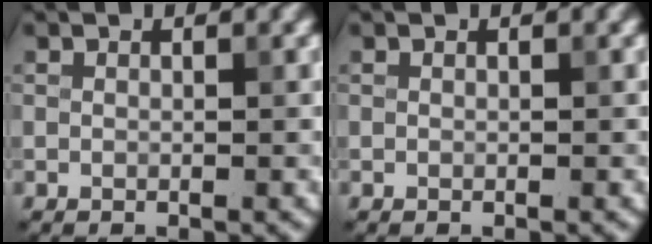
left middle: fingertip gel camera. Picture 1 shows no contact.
{"total": 0.0}